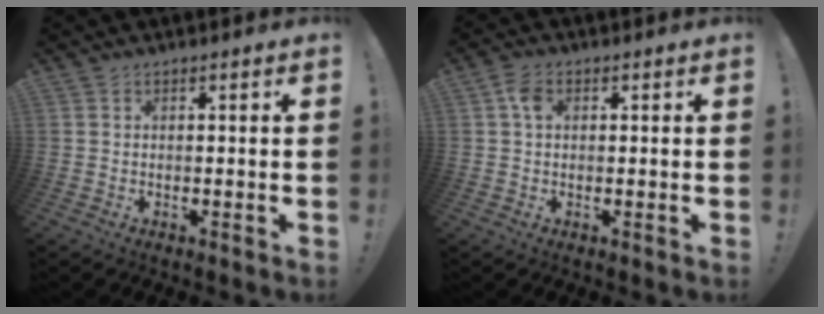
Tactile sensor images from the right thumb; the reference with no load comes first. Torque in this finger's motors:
{"motor_torque": [0.65, 0.33, 0.14, -0.15, 0.00]}